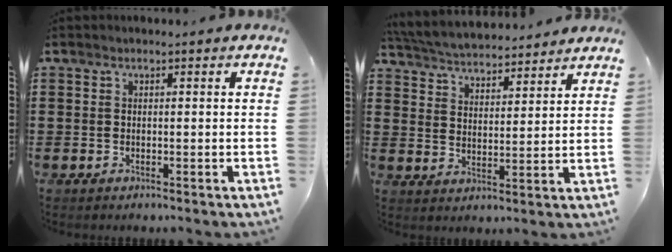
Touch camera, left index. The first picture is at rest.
{"total": 4.7, "force": [4.7, 0.2, 0.3], "torque": [-0.030, -0.029, 0.081]}